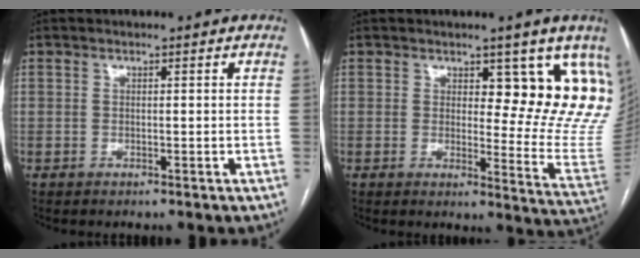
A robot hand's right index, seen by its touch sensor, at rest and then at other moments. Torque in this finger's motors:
{"motor_torque": [0.56, 0.32, 0.38, 0.07]}